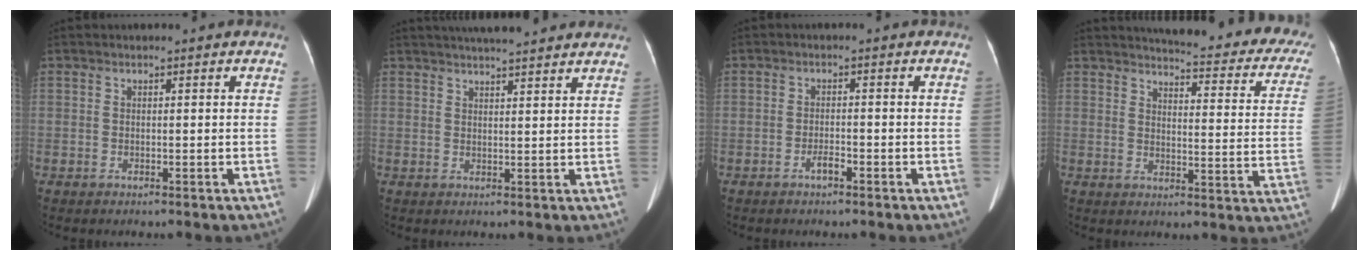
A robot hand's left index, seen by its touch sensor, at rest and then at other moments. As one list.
[{"total": 11.3, "force": [9.9, 1.2, 5.2], "torque": [-0.077, 0.027, 0.127]}, {"total": 1.7, "force": [-1.2, 0.3, 1.1], "torque": [-0.021, 0.000, -0.019]}, {"total": 22.6, "force": [20.1, 3.7, 9.6], "torque": [-0.107, -0.075, 0.210]}]